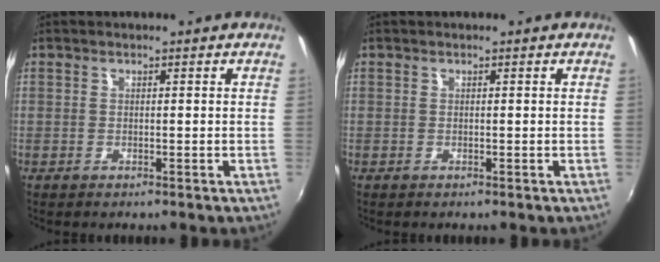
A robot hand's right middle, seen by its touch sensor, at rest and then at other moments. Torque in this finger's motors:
{"motor_torque": [0.00, 0.00, -0.01, 0.00]}